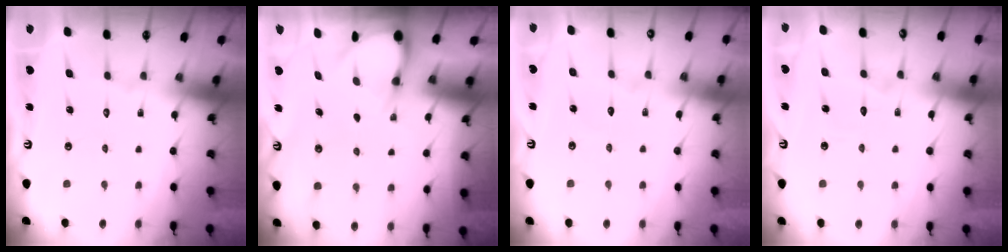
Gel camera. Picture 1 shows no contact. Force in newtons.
{"total": 3.1, "press": 3.1, "slide": 0.2}
{"total": 2.3, "press": 2.2, "slide": 0.3}
{"total": 2.9, "press": 2.9, "slide": 0.2}